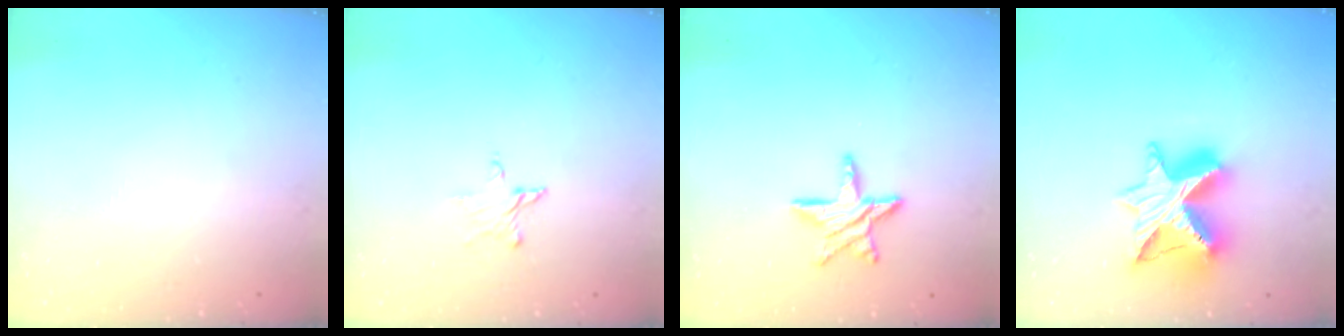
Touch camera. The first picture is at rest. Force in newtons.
{"total": 4.5, "press": 4.5, "slide": 0.3}
{"total": 10.2, "press": 10.2, "slide": 0.9}
{"total": 13.6, "press": 13.5, "slide": 1.0}